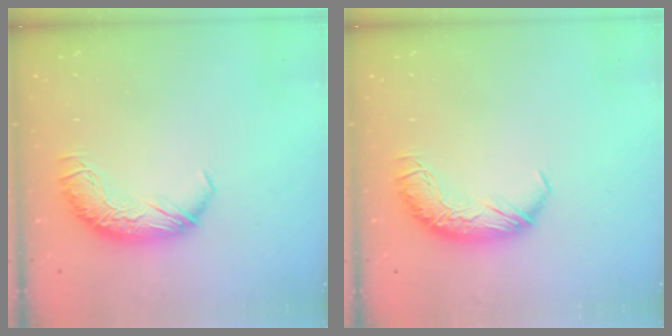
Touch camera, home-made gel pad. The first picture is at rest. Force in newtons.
{"total": 0.0}